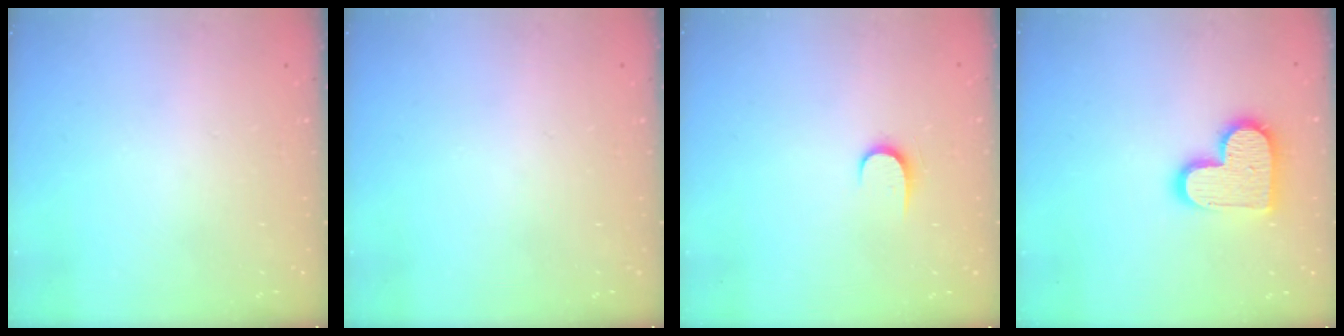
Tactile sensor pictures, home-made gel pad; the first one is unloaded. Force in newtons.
{"total": 0.0}
{"total": 5.4, "press": 5.4, "slide": 0.7}
{"total": 14.4, "press": 14.4, "slide": 1.0}